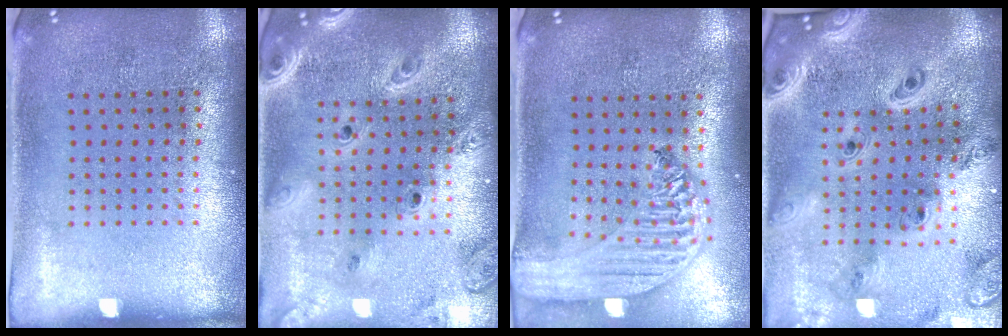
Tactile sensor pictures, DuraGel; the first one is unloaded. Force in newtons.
{"total": 3.0, "press": 2.5, "slide": 1.6}
{"total": 2.9, "press": 2.3, "slide": 1.8}
{"total": 4.0, "press": 3.1, "slide": 2.5}